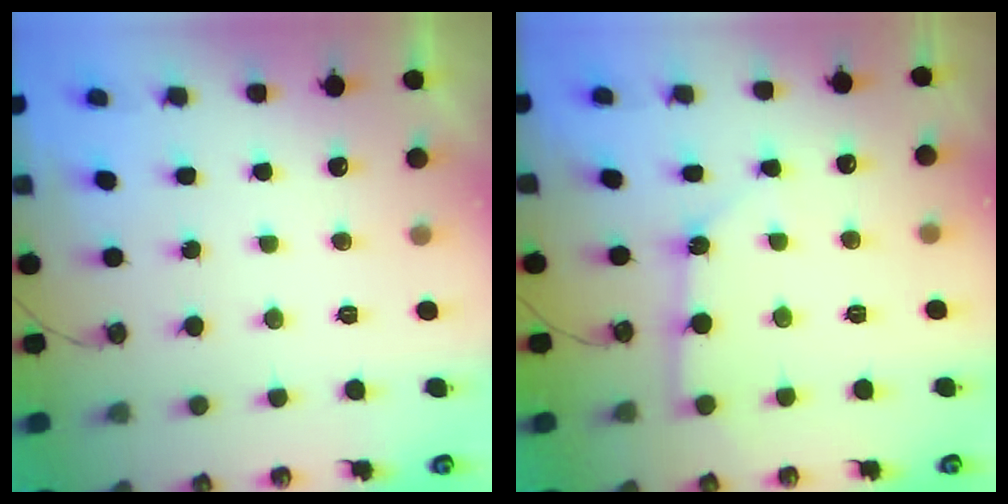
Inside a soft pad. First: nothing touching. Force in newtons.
{"total": 2.8, "press": 2.8, "slide": 0.2}